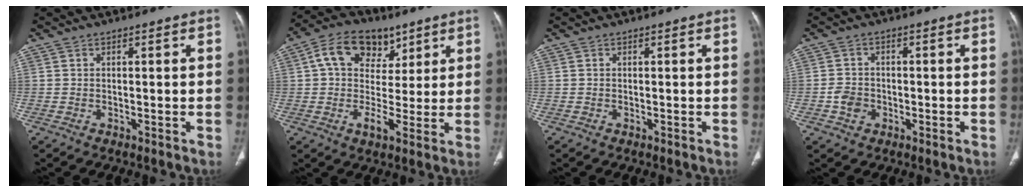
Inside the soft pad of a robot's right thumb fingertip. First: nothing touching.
{"total": 12.1, "force": [4.7, 8.5, 7.3], "torque": [-0.092, 0.000, 0.076]}
{"total": 0.0}
{"total": 3.6, "force": [-1.1, 3.0, 1.6], "torque": [-0.019, 0.009, -0.022]}